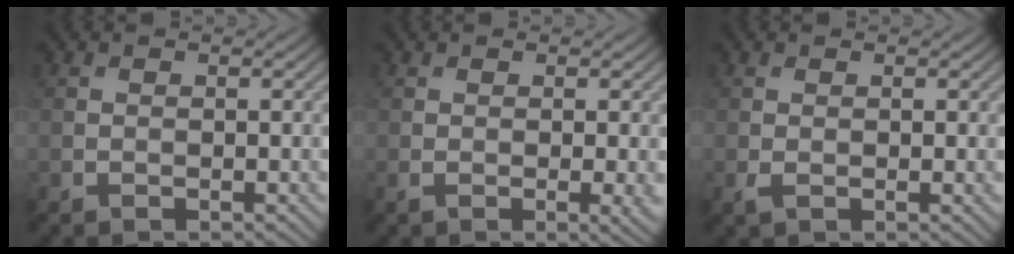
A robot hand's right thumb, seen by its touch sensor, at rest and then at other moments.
{"total": 1.9, "force": [-0.1, 0.3, 1.9], "torque": [-0.031, -0.005, -0.002]}
{"total": 1.2, "force": [-0.1, 0.6, 1.1], "torque": [-0.023, -0.006, 0.002]}